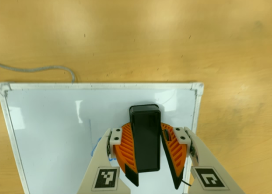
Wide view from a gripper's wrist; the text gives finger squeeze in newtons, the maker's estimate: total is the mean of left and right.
{"total": 10.0, "left": 11.2, "right": 8.8}